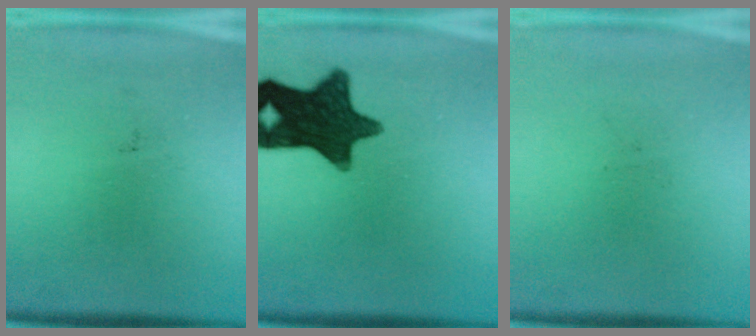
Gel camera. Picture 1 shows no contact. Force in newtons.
{"total": 14.1}
{"total": 0.0}